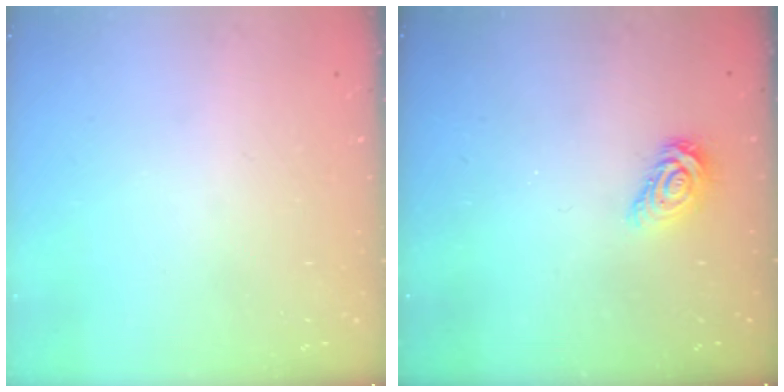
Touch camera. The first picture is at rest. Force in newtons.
{"total": 6.4, "press": 6.4, "slide": 0.2}